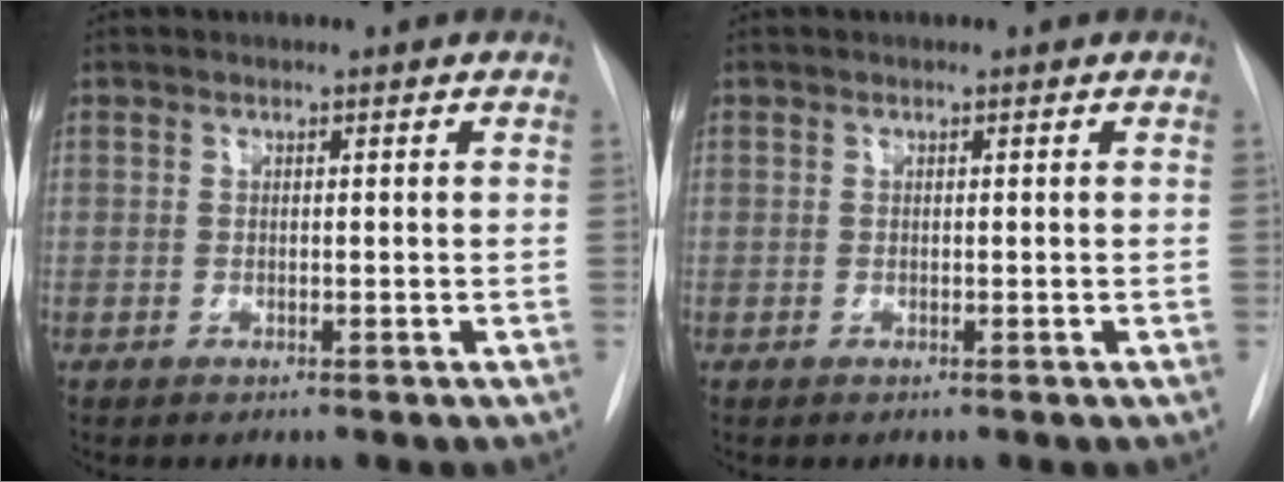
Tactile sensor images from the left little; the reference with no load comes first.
{"total": 0.0}